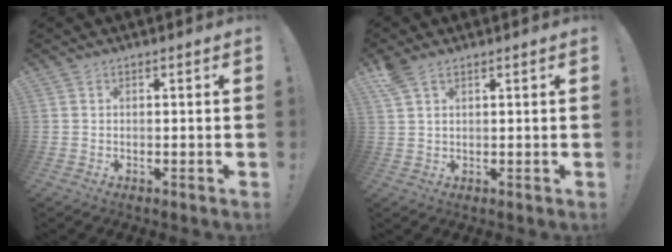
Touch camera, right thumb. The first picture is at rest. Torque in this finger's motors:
{"motor_torque": [0.00, 0.00, 0.02, 0.06, 0.02]}